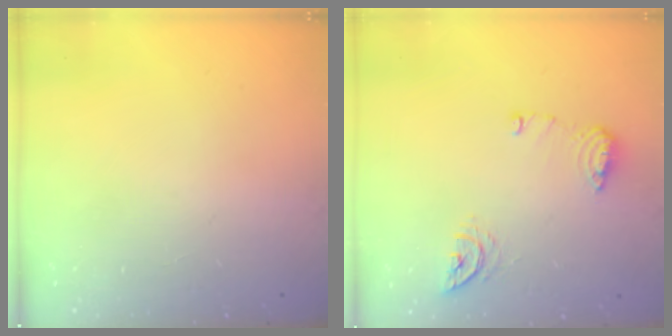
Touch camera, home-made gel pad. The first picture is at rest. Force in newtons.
{"total": 8.9, "press": 8.9, "slide": 0.5}